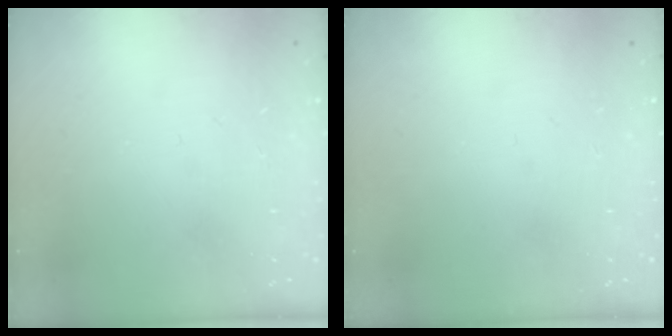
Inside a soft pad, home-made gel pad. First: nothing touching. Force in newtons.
{"total": 0.0}